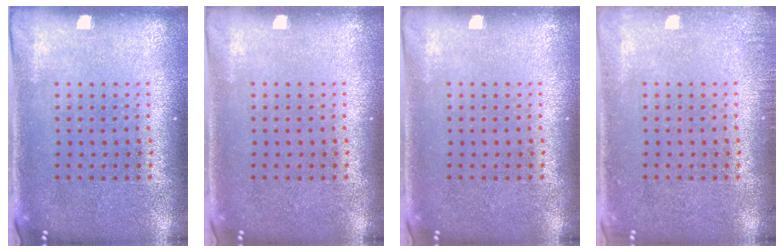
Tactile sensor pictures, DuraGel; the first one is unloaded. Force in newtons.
{"total": 0.0}
{"total": 0.0}
{"total": 1.1, "press": 1.0, "slide": 0.2}